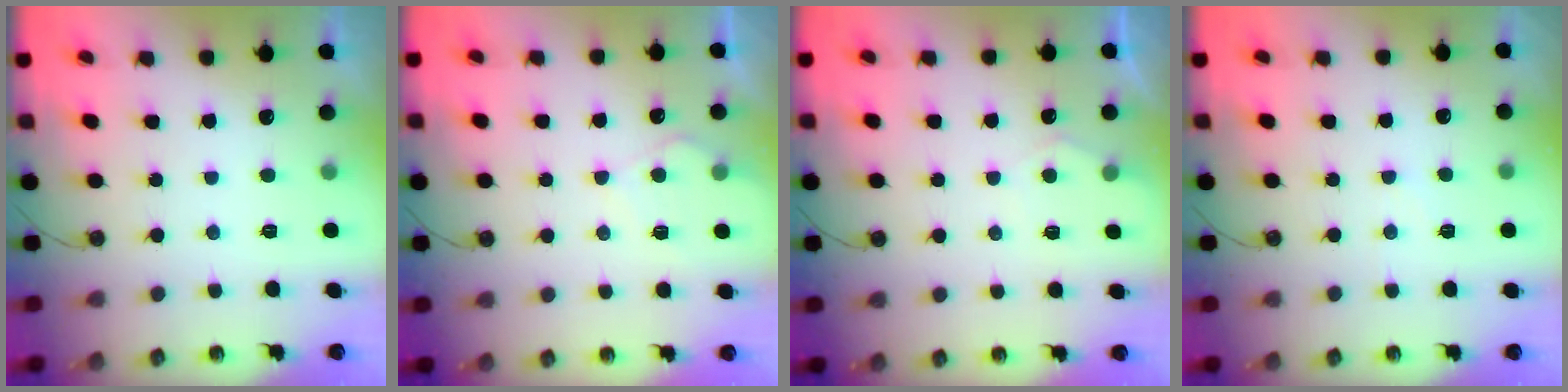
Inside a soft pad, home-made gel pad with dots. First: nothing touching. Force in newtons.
{"total": 6.9, "press": 6.9, "slide": 0.7}
{"total": 4.4, "press": 4.4, "slide": 0.4}
{"total": 3.7, "press": 3.6, "slide": 0.6}